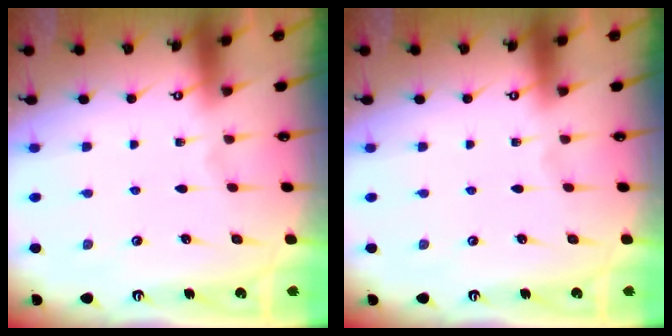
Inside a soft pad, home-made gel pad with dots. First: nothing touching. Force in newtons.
{"total": 0.0}